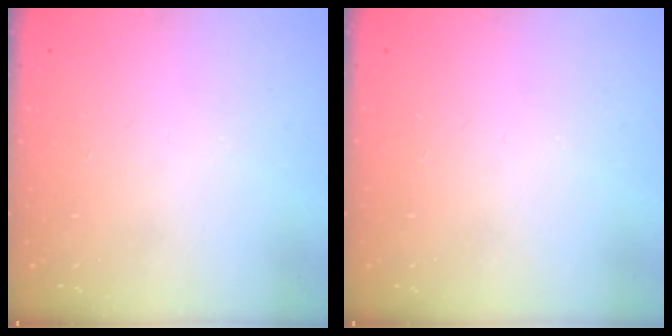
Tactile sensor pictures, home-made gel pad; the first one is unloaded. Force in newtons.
{"total": 0.0}